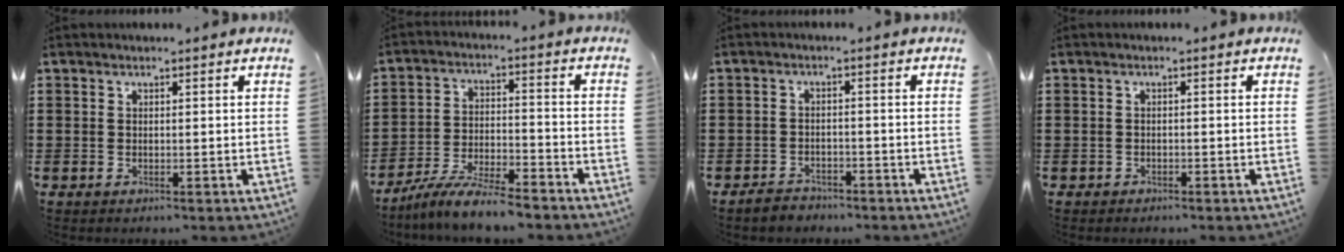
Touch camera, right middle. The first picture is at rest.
{"total": 7.4, "force": [-6.8, 0.3, 2.7], "torque": [-0.056, 0.002, -0.131]}
{"total": 2.3, "force": [-2.2, 0.6, -0.1], "torque": [-0.006, 0.004, -0.048]}
{"total": 0.7, "force": [-0.6, 0.3, 0.0], "torque": [-0.001, 0.002, -0.015]}